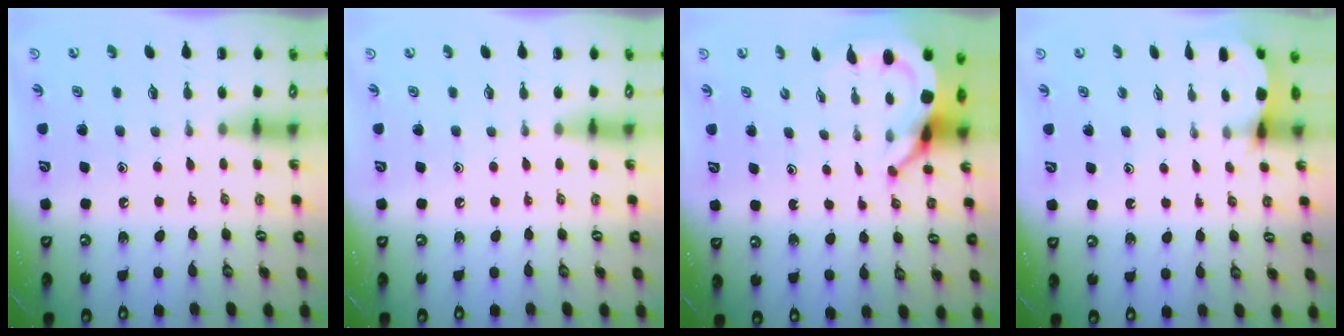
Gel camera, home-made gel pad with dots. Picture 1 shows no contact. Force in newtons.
{"total": 0.0}
{"total": 5.4, "press": 5.4, "slide": 0.8}
{"total": 2.8, "press": 2.8, "slide": 0.3}